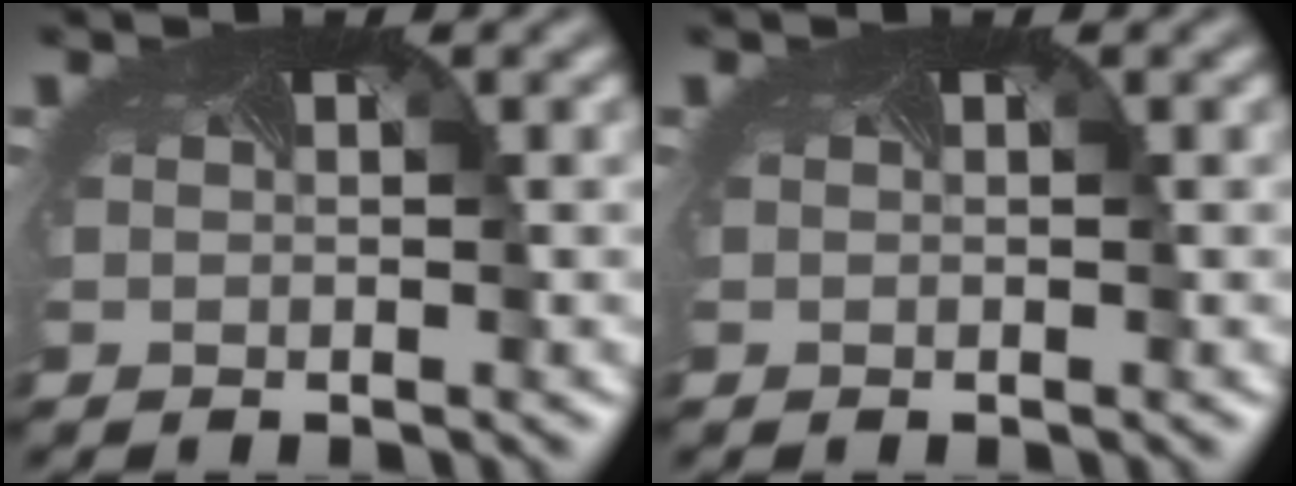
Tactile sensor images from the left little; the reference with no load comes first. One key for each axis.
{"total": 0.0}